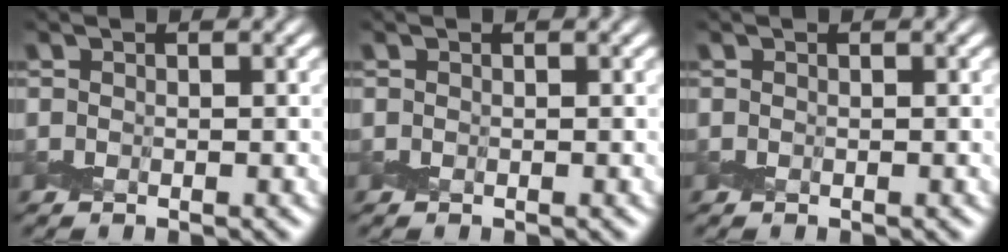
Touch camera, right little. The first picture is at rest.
{"total": 0.0}
{"total": 0.0}